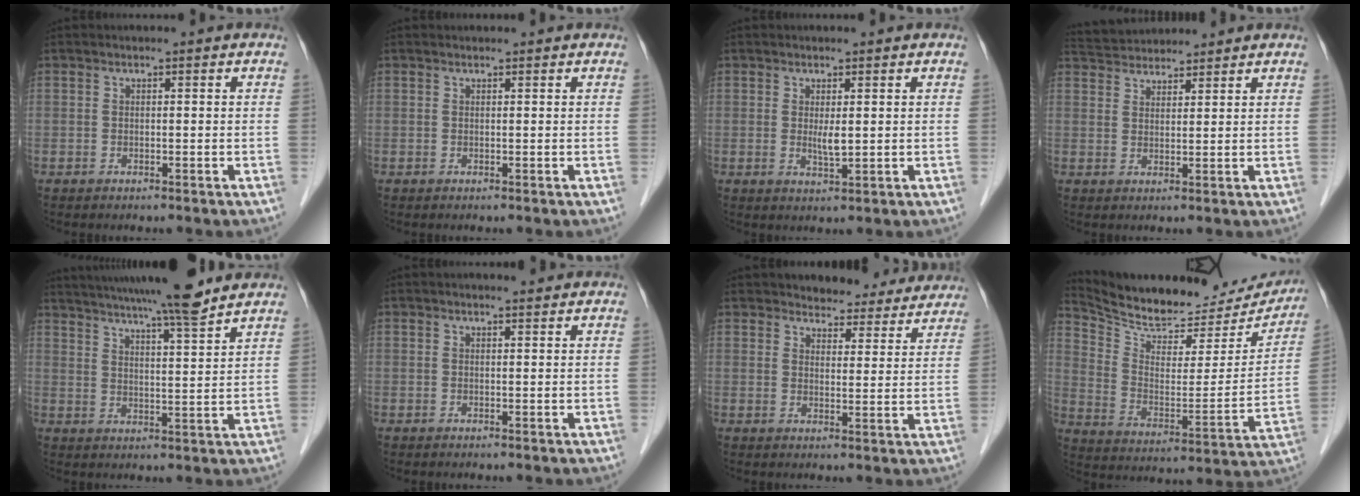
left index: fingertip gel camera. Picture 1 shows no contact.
{"total": 0.9, "force": [0.9, 0.1, 0.1], "torque": [-0.007, 0.012, 0.016]}
{"total": 2.1, "force": [0.4, 0.3, 2.0], "torque": [-0.041, -0.006, 0.012]}
{"total": 7.2, "force": [7.0, 1.3, 1.4], "torque": [-0.030, 0.036, 0.120]}
{"total": 16.2, "force": [14.2, -0.2, 7.8], "torque": [-0.133, 0.007, 0.207]}
{"total": 1.7, "force": [1.5, 0.2, 0.7], "torque": [-0.013, 0.007, 0.024]}
{"total": 12.2, "force": [11.5, 3.6, 2.3], "torque": [0.000, -0.009, 0.127]}
{"total": 23.2, "force": [21.3, 7.1, 6.1], "torque": [-0.103, -0.037, 0.302]}